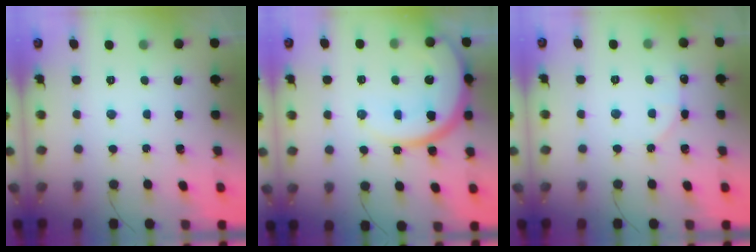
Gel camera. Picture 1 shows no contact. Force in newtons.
{"total": 14.2, "press": 14.2, "slide": 1.2}
{"total": 3.9, "press": 3.8, "slide": 0.5}